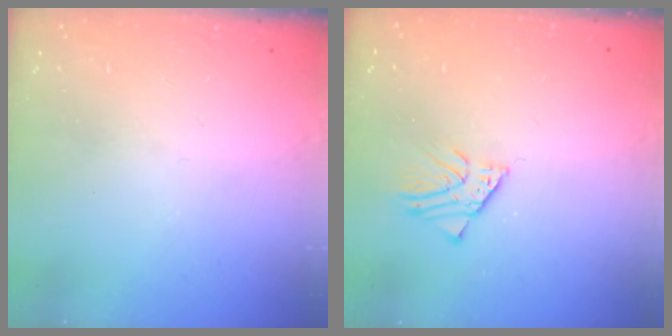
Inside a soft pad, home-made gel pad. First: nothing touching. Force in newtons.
{"total": 1.4, "press": 1.4, "slide": 0.0}